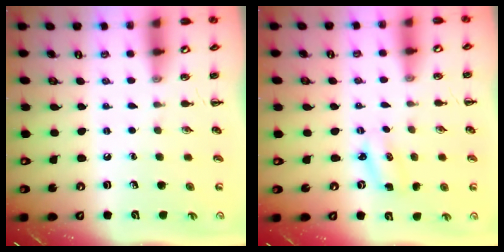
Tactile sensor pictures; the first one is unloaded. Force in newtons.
{"total": 2.5, "press": 2.5, "slide": 0.4}